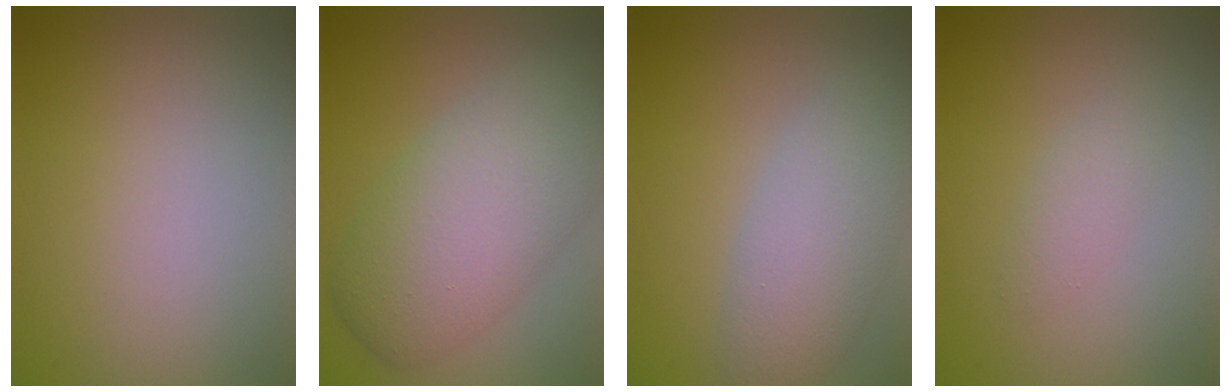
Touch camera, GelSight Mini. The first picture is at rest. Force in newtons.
{"total": 7.9, "press": 7.8, "slide": 0.5}
{"total": 4.6, "press": 4.6, "slide": 0.2}
{"total": 1.3, "press": 1.3, "slide": 0.1}